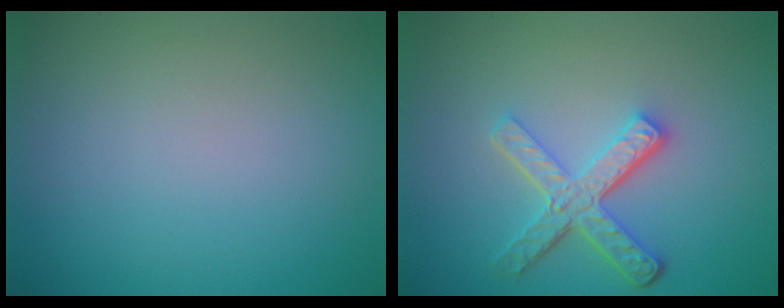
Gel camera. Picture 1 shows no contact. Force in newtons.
{"total": 4.5, "press": 3.3, "slide": 3.0}